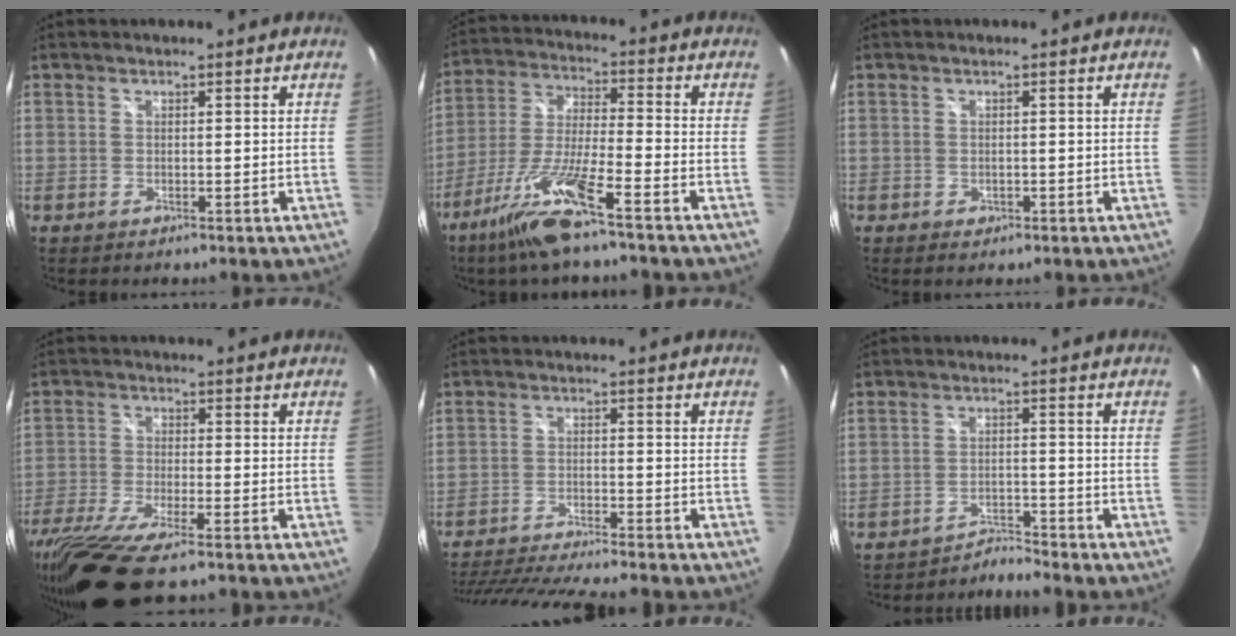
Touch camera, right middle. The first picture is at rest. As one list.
[{"total": 12.7, "force": [-8.5, 0.3, 9.4], "torque": [-0.204, -0.015, -0.161]}, {"total": 0.9, "force": [-0.3, 0.7, 0.4], "torque": [-0.005, -0.004, -0.005]}, {"total": 15.5, "force": [-11.7, 2.6, 9.8], "torque": [-0.214, -0.052, -0.215]}, {"total": 16.0, "force": [-14.1, 1.2, 7.5], "torque": [-0.158, -0.033, -0.227]}, {"total": 3.5, "force": [-3.3, -0.7, -1.1], "torque": [0.011, 0.007, -0.059]}]